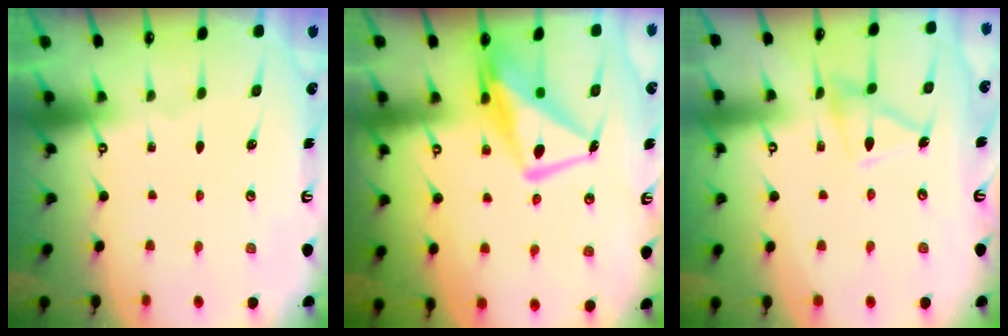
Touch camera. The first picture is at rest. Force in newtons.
{"total": 11.7, "press": 11.7, "slide": 1.0}
{"total": 11.5, "press": 11.5, "slide": 0.9}